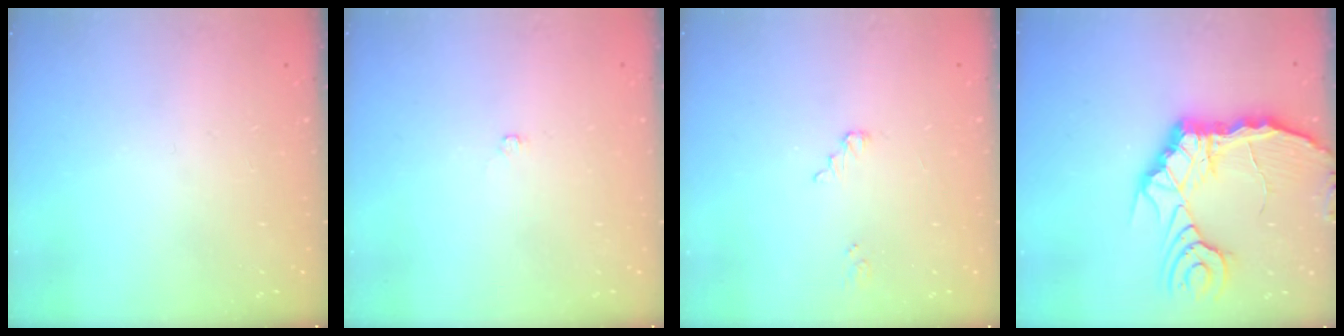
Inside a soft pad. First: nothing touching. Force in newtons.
{"total": 2.6, "press": 2.6, "slide": 0.3}
{"total": 2.5, "press": 2.5, "slide": 0.1}
{"total": 12.7, "press": 12.6, "slide": 1.5}